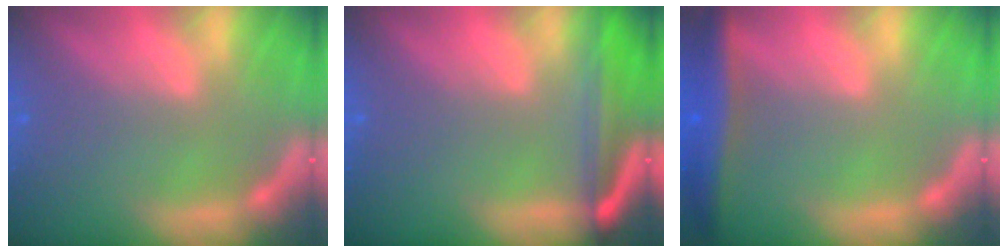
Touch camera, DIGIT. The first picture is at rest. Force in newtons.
{"total": 6.6}
{"total": 5.0}